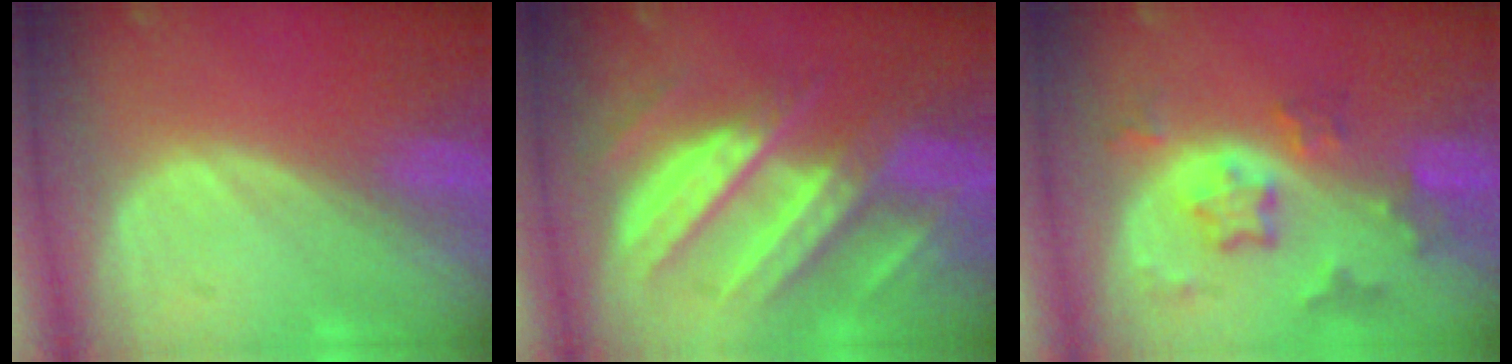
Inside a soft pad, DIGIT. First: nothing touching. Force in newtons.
{"total": 10.8, "press": 10.7, "slide": 1.1}
{"total": 7.4, "press": 6.6, "slide": 3.4}